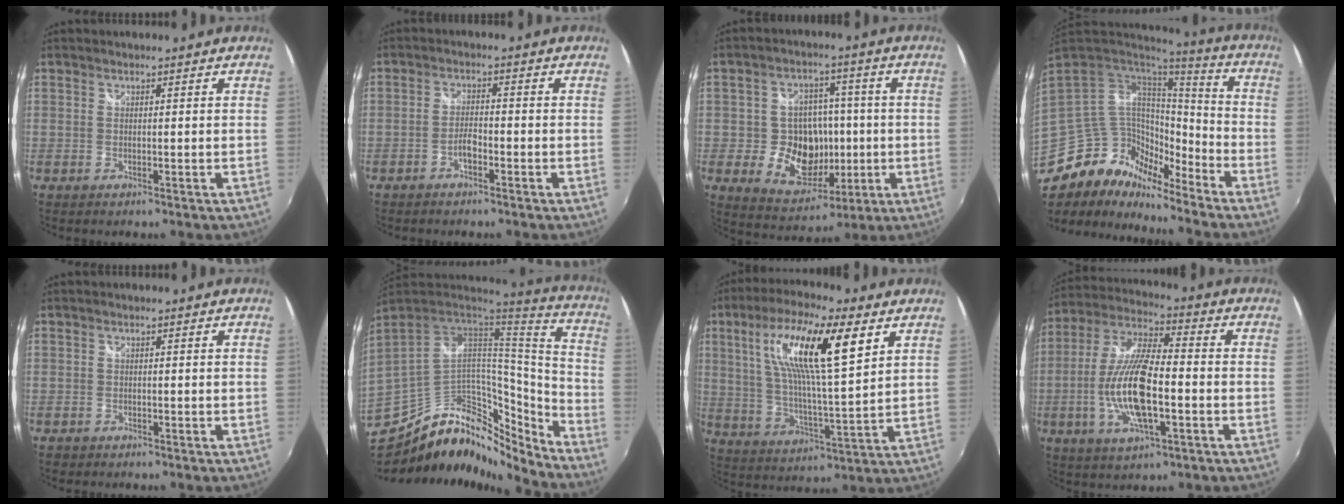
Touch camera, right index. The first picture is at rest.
{"total": 2.4, "force": [-1.6, 0.8, 1.6], "torque": [-0.037, 0.005, -0.032]}
{"total": 12.7, "force": [-2.0, 10.5, 6.8], "torque": [-0.147, 0.012, -0.017]}
{"total": 15.2, "force": [-11.9, 7.4, 6.0], "torque": [-0.119, -0.002, -0.227]}
{"total": 1.1, "force": [-0.7, 0.8, 0.0], "torque": [-0.005, 0.000, -0.014]}
{"total": 26.6, "force": [-19.3, 14.2, 11.4], "torque": [-0.252, 0.038, -0.310]}
{"total": 18.0, "force": [7.5, 3.8, 15.9], "torque": [-0.280, 0.013, 0.131]}
{"total": 15.4, "force": [-3.5, 5.0, 14.1], "torque": [-0.287, -0.004, -0.066]}